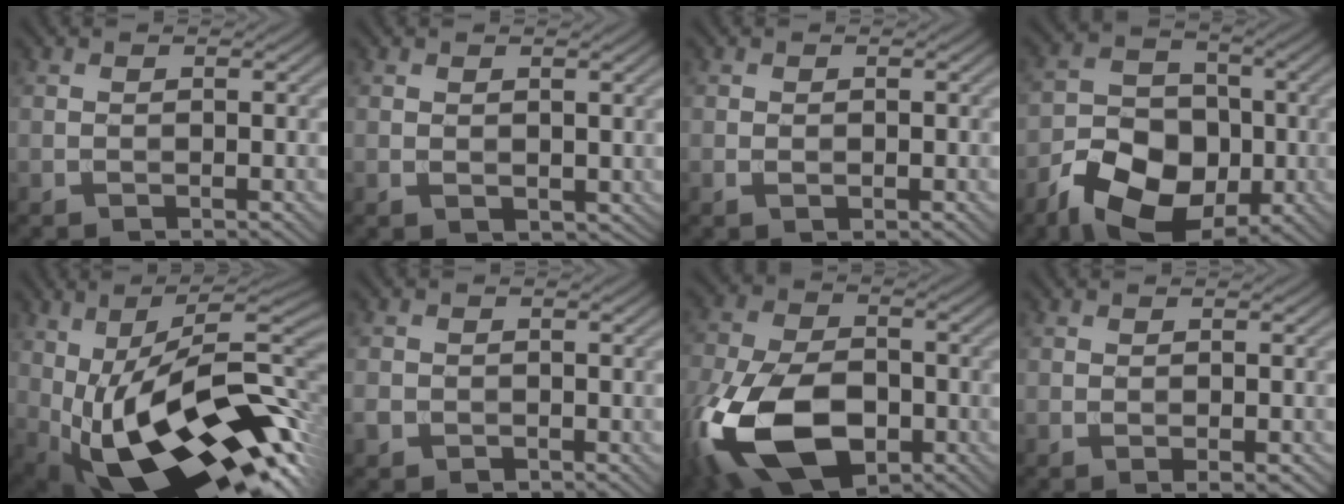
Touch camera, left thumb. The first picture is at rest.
{"total": 1.2, "force": [0.8, 0.8, 0.5], "torque": [-0.011, -0.006, 0.022]}
{"total": 0.9, "force": [0.0, 0.5, 0.7], "torque": [-0.015, -0.003, 0.002]}
{"total": 11.5, "force": [-4.9, 7.9, 6.9], "torque": [-0.137, -0.021, -0.096]}
{"total": 22.2, "force": [-3.4, 10.8, 19.0], "torque": [-0.325, -0.029, -0.040]}
{"total": 1.8, "force": [-0.8, 1.5, 0.5], "torque": [-0.016, -0.009, -0.022]}
{"total": 17.5, "force": [-6.6, 10.4, 12.4], "torque": [-0.304, -0.046, -0.121]}
{"total": 1.1, "force": [-0.3, 0.1, 1.0], "torque": [-0.015, 0.000, -0.001]}